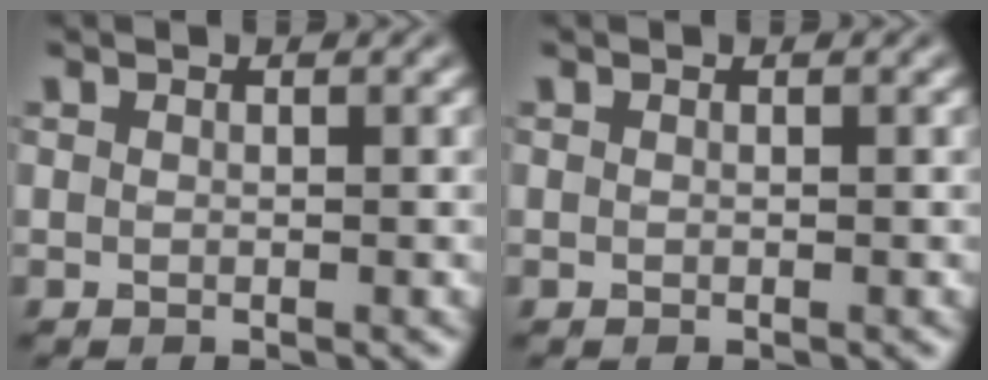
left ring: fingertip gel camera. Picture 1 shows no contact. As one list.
[{"total": 0.0}]